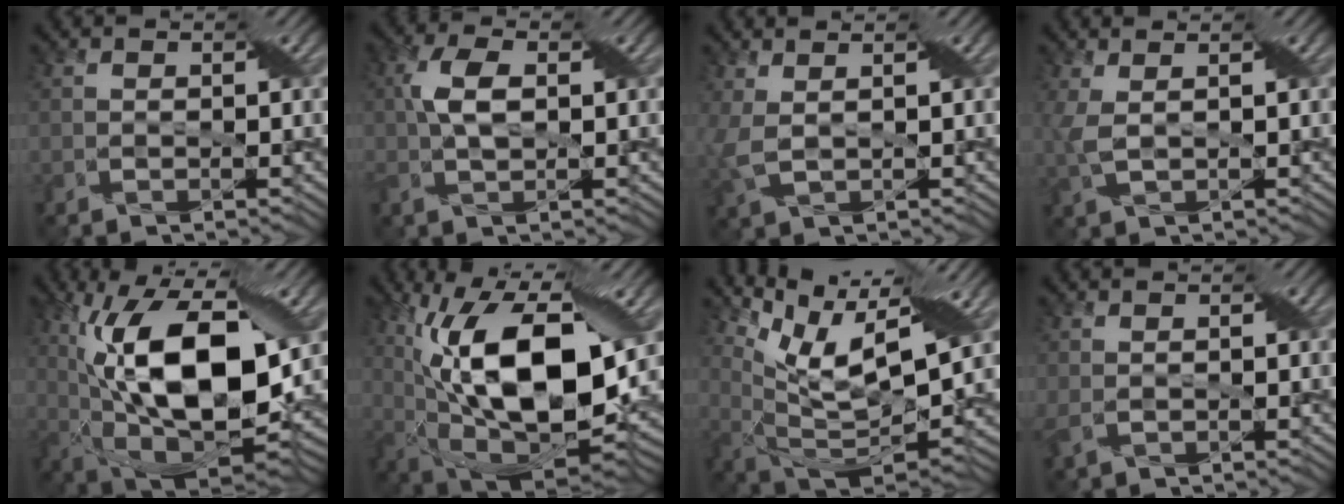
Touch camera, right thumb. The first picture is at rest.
{"total": 4.5, "force": [0.4, 2.4, 3.8], "torque": [-0.088, 0.006, 0.009]}
{"total": 3.1, "force": [1.1, 1.5, 2.5], "torque": [-0.071, 0.002, 0.025]}
{"total": 2.6, "force": [0.8, 1.0, 2.2], "torque": [-0.061, 0.005, 0.018]}
{"total": 17.0, "force": [2.0, 8.7, 14.5], "torque": [-0.264, 0.000, 0.031]}
{"total": 18.8, "force": [2.5, 9.6, 16.0], "torque": [-0.281, 0.003, 0.036]}
{"total": 12.1, "force": [6.7, 4.1, 9.2], "torque": [-0.194, -0.006, 0.133]}
{"total": 1.3, "force": [0.6, 0.6, 1.1], "torque": [-0.029, -0.001, 0.014]}